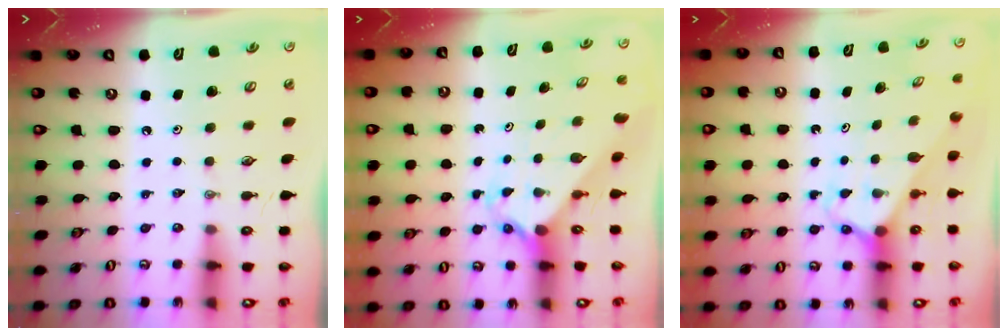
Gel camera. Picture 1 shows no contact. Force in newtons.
{"total": 2.1, "press": 2.1, "slide": 0.1}
{"total": 2.6, "press": 2.6, "slide": 0.1}